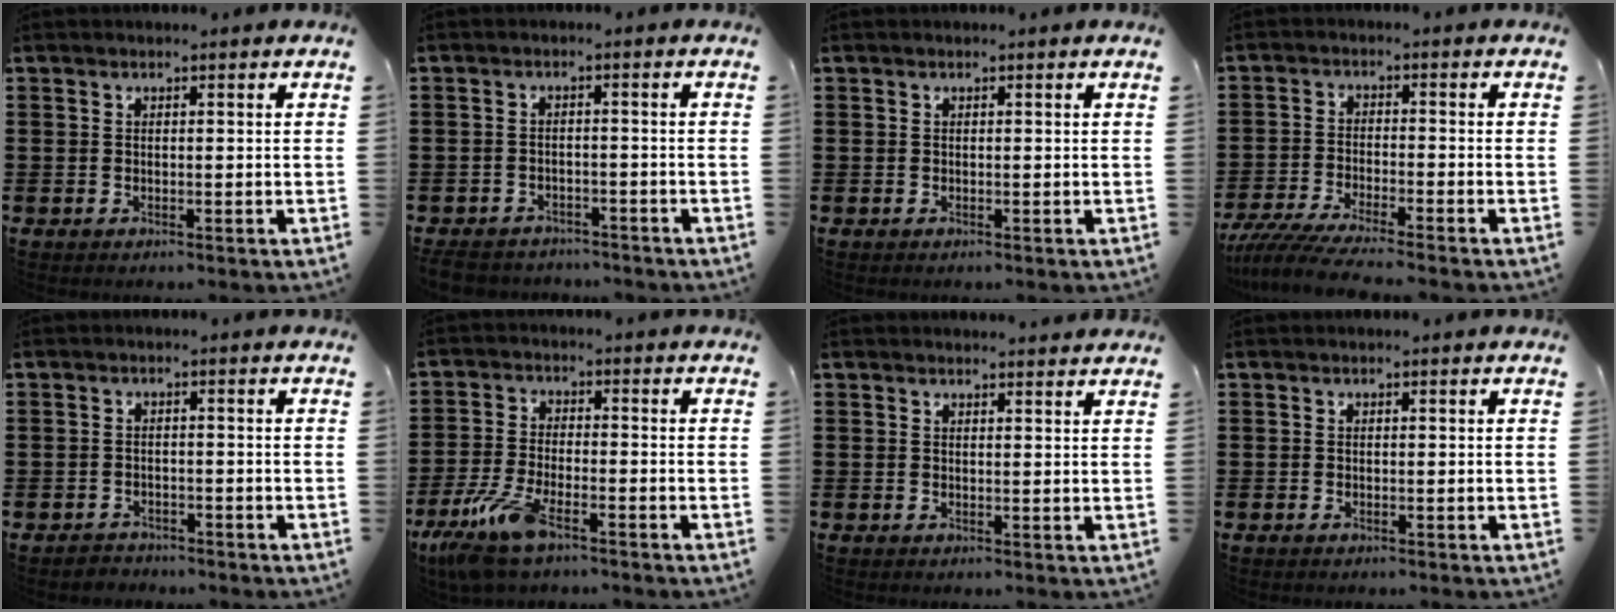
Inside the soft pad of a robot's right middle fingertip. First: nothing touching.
{"total": 3.2, "force": [-3.1, 0.7, 0.1], "torque": [-0.013, -0.001, -0.068]}
{"total": 0.0}
{"total": 5.3, "force": [-4.9, -0.2, 1.9], "torque": [-0.060, -0.024, -0.101]}
{"total": 1.6, "force": [-1.5, 0.5, -0.3], "torque": [-0.001, 0.003, -0.036]}
{"total": 8.2, "force": [-5.7, 2.1, 5.5], "torque": [-0.132, -0.015, -0.110]}
{"total": 1.2, "force": [1.2, -0.1, -0.1], "torque": [0.006, -0.006, 0.022]}
{"total": 0.0}